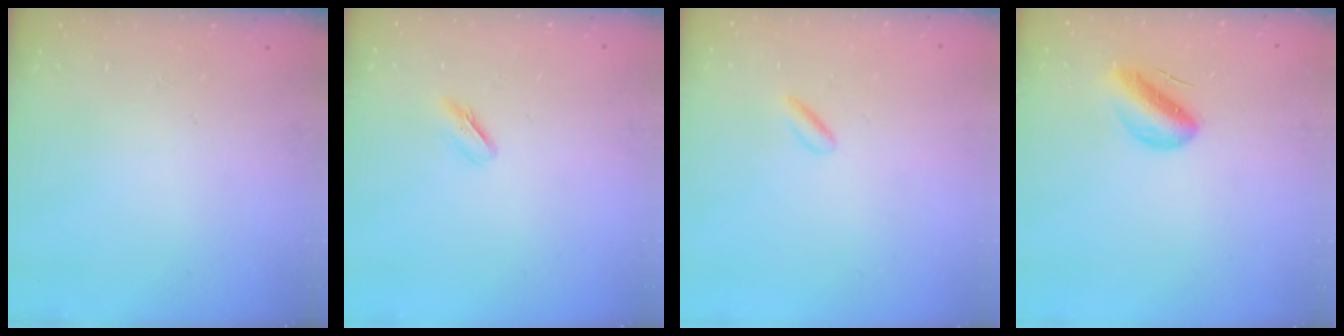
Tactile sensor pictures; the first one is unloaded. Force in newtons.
{"total": 3.9, "press": 3.7, "slide": 1.2}
{"total": 1.7, "press": 1.5, "slide": 0.8}
{"total": 7.4, "press": 6.9, "slide": 2.5}